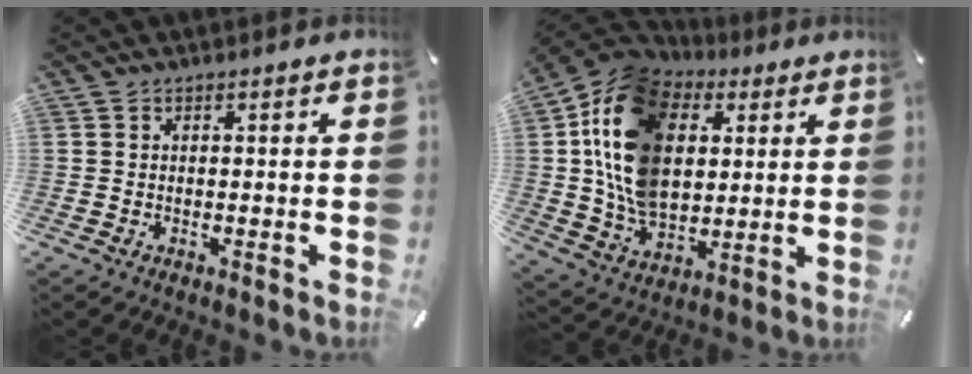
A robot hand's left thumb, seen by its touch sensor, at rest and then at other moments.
{"total": 19.4, "force": [3.8, 14.6, 12.3], "torque": [-0.257, -0.008, 0.072]}